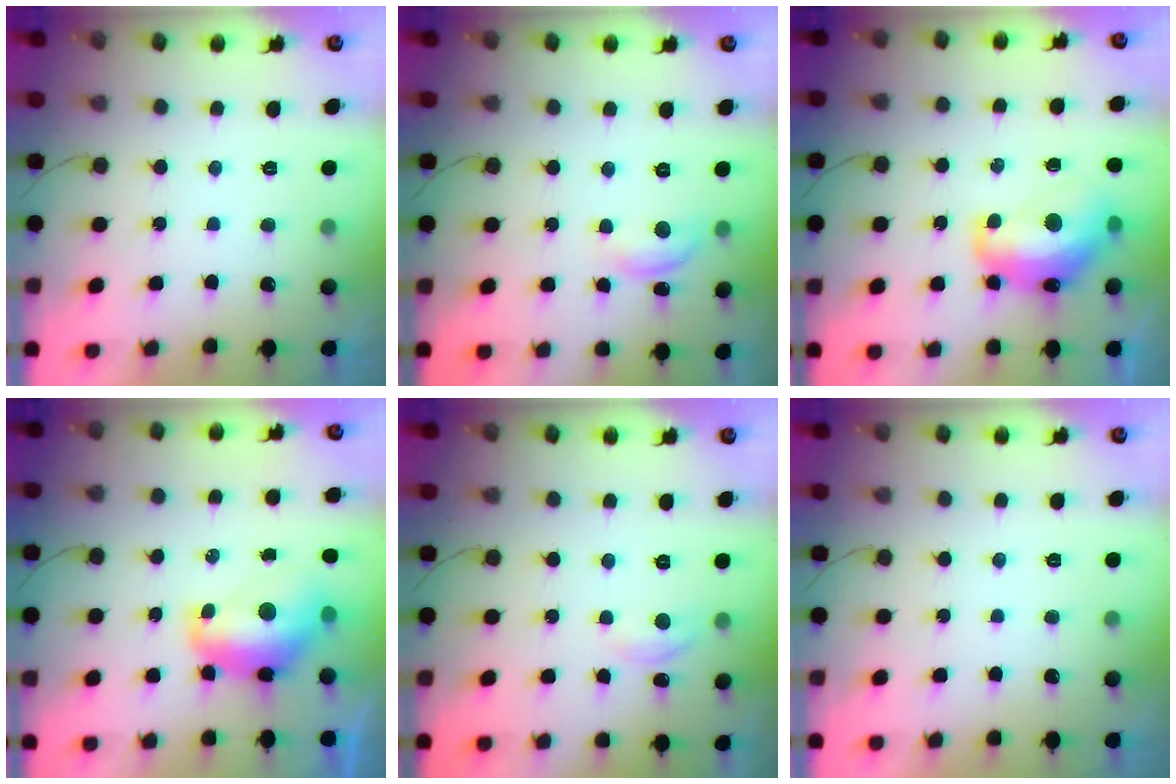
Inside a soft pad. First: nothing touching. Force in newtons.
{"total": 8.4, "press": 8.4, "slide": 0.6}
{"total": 15.0, "press": 14.9, "slide": 1.8}
{"total": 12.7, "press": 12.7, "slide": 1.1}
{"total": 4.1, "press": 4.1, "slide": 0.4}
{"total": 0.0}